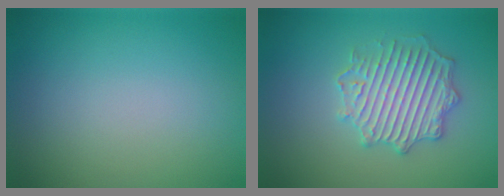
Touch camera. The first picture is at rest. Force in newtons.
{"total": 4.1, "press": 4.1, "slide": 0.3}